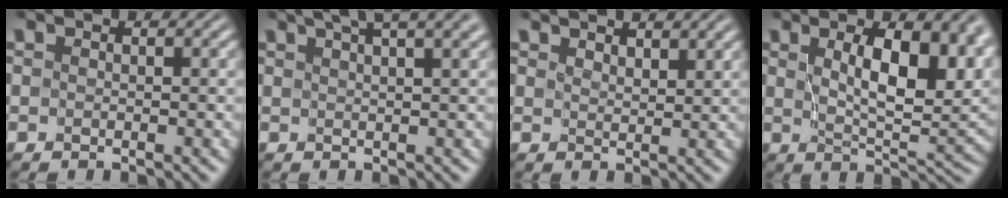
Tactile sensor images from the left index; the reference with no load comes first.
{"total": 6.9, "force": [5.0, 1.8, 4.4], "torque": [-0.034, 0.032, 0.039]}
{"total": 2.6, "force": [2.5, 0.4, 0.6], "torque": [-0.001, -0.004, 0.043]}
{"total": 9.4, "force": [2.5, 3.7, 8.3], "torque": [-0.122, -0.005, 0.045]}